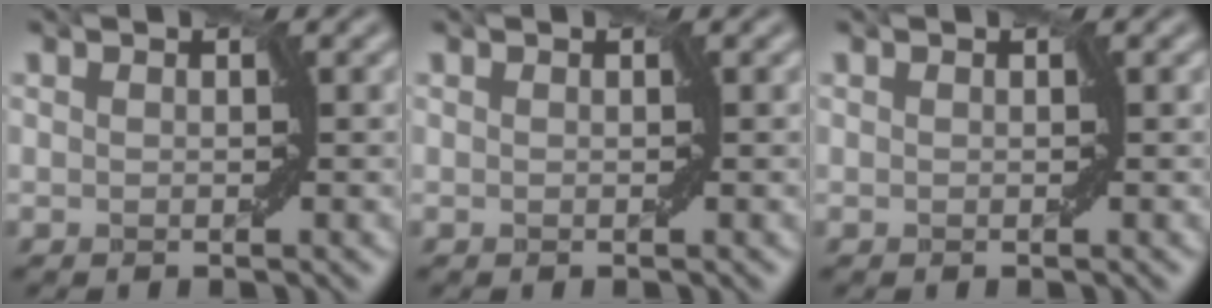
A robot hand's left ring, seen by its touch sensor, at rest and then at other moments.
{"total": 0.0}
{"total": 0.0}